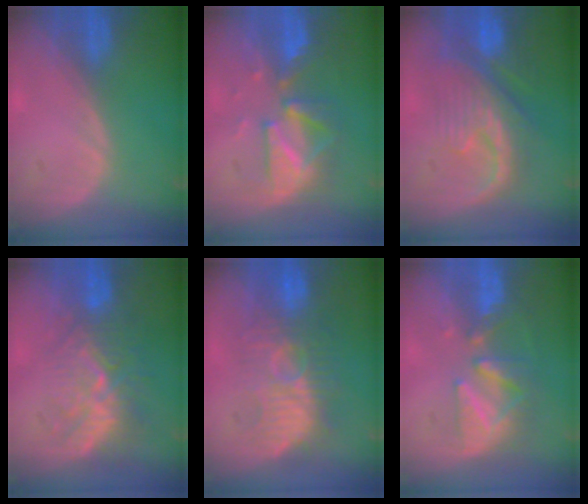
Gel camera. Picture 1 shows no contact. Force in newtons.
{"total": 8.0, "press": 8.0, "slide": 0.6}
{"total": 9.9, "press": 9.2, "slide": 3.7}
{"total": 9.4, "press": 8.7, "slide": 3.8}
{"total": 9.7, "press": 9.6, "slide": 1.4}
{"total": 8.4, "press": 7.7, "slide": 3.3}